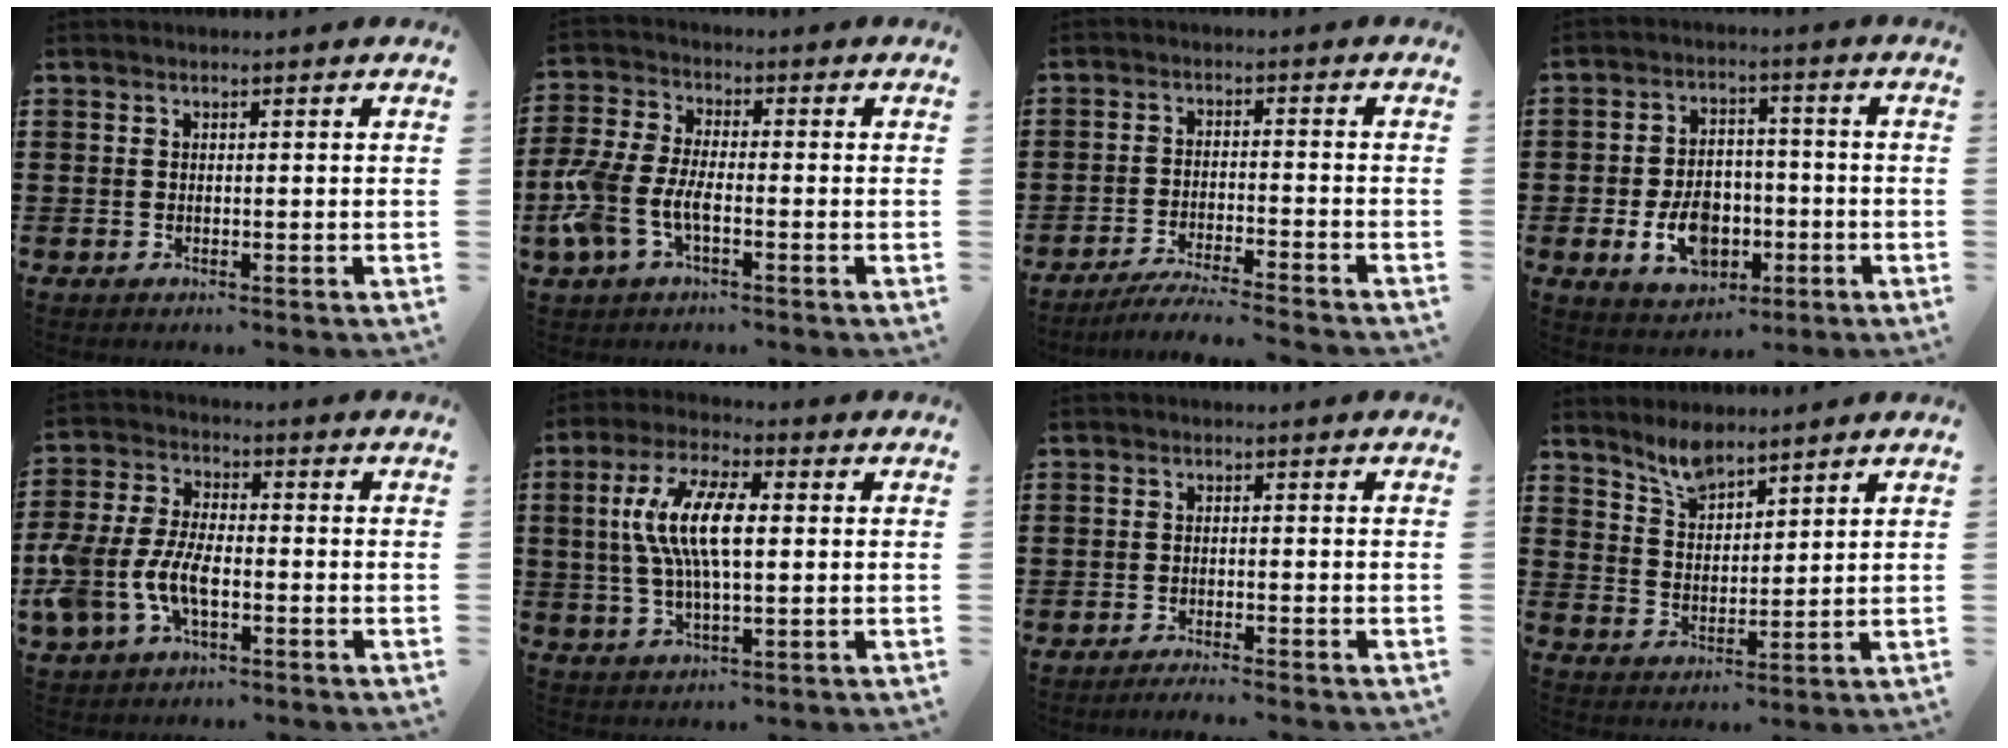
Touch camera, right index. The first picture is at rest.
{"total": 6.8, "force": [-2.5, 3.3, 5.5], "torque": [-0.152, -0.011, -0.057]}
{"total": 4.3, "force": [-4.1, -0.4, 1.3], "torque": [-0.031, -0.011, -0.085]}
{"total": 8.1, "force": [-2.3, 5.7, 5.2], "torque": [-0.088, 0.000, -0.047]}
{"total": 7.5, "force": [-2.4, 4.2, 5.7], "torque": [-0.148, -0.004, -0.053]}
{"total": 10.1, "force": [1.0, 3.7, 9.4], "torque": [-0.211, 0.003, 0.006]}
{"total": 1.6, "force": [-1.5, -0.2, 0.4], "torque": [-0.006, 0.001, -0.029]}
{"total": 5.3, "force": [4.6, 1.5, 2.0], "torque": [-0.053, -0.009, 0.086]}